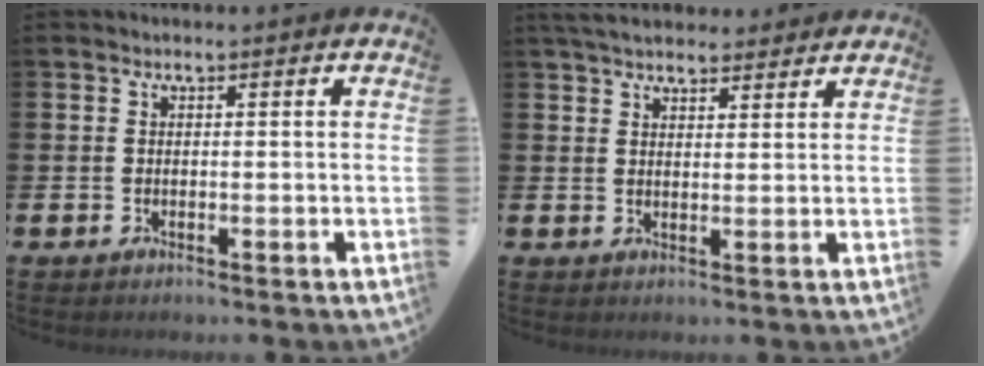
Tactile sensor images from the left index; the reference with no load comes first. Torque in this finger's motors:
{"motor_torque": [0.86, -1.15, -0.02, 0.02]}